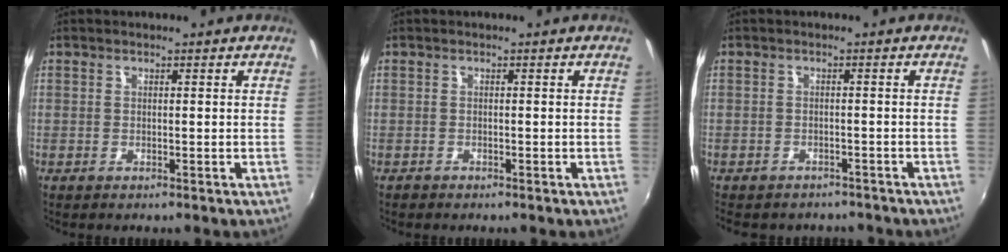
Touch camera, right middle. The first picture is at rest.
{"total": 0.7, "force": [-0.6, 0.4, 0.0], "torque": [-0.004, -0.001, -0.012]}
{"total": 8.2, "force": [-7.1, 2.9, 2.9], "torque": [-0.071, -0.032, -0.097]}